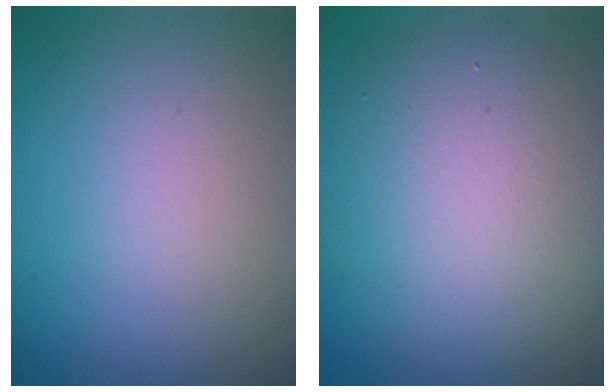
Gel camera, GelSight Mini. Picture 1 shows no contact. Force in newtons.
{"total": 8.8, "press": 8.8, "slide": 0.6}